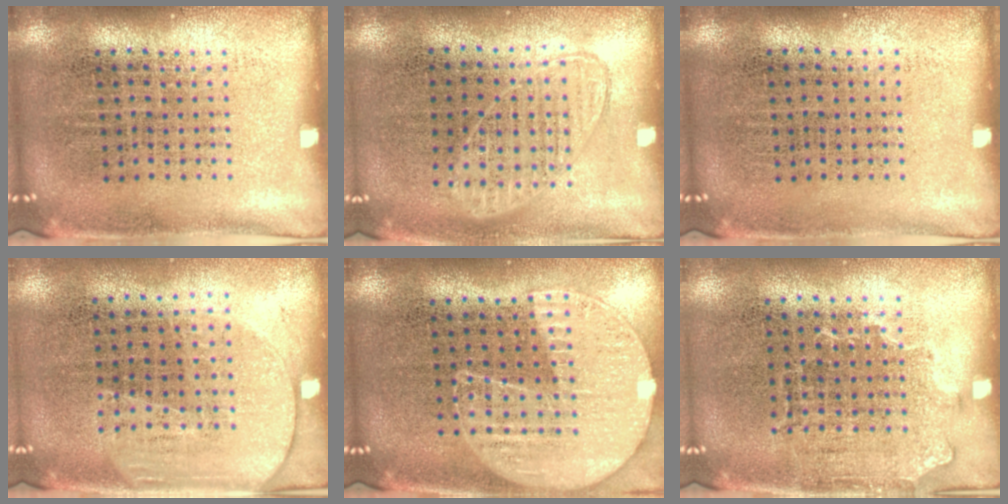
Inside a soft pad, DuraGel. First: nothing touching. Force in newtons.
{"total": 0.9, "press": 0.9, "slide": 0.3}
{"total": 0.0}
{"total": 1.6, "press": 1.4, "slide": 0.8}
{"total": 1.1, "press": 1.1, "slide": 0.4}
{"total": 1.4, "press": 1.1, "slide": 0.8}